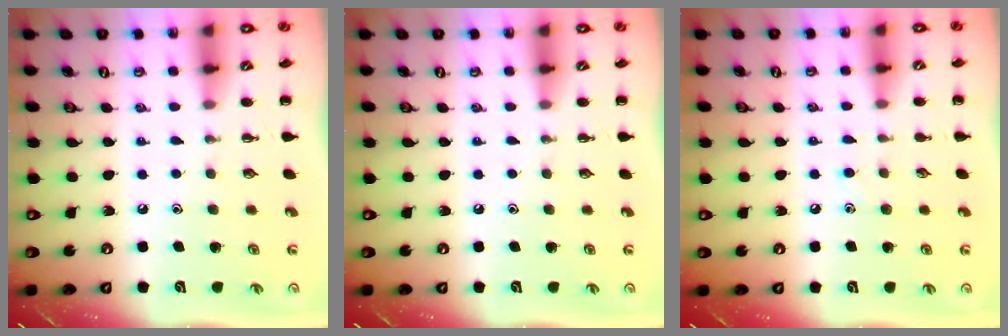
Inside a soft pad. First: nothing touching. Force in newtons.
{"total": 0.0}
{"total": 4.2, "press": 4.0, "slide": 1.3}